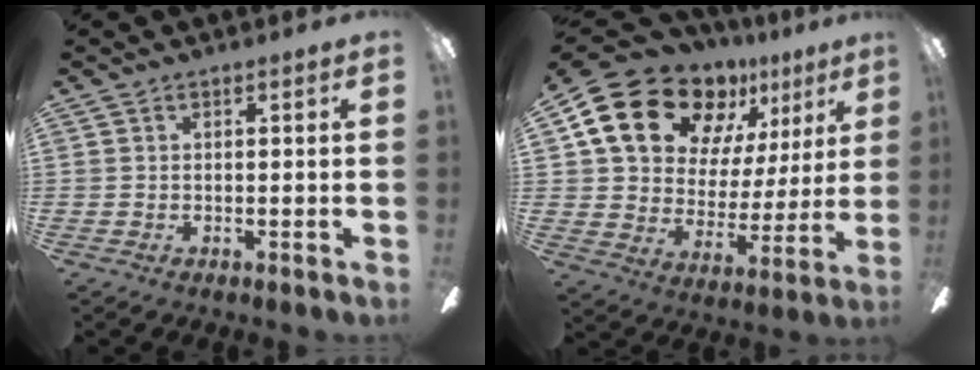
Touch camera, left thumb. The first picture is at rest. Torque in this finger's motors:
{"motor_torque": [2.38, 2.52, 1.39, -1.38, 0.38]}